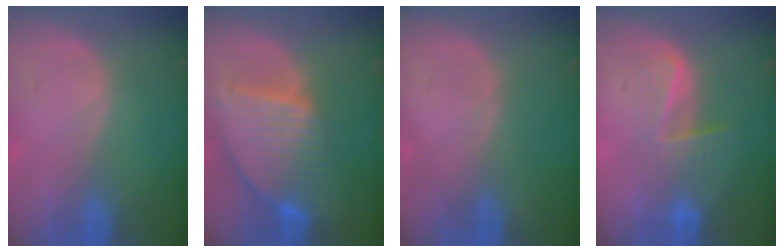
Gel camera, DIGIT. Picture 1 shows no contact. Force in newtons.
{"total": 9.5, "press": 8.1, "slide": 4.8}
{"total": 0.0}
{"total": 6.2, "press": 5.9, "slide": 1.9}